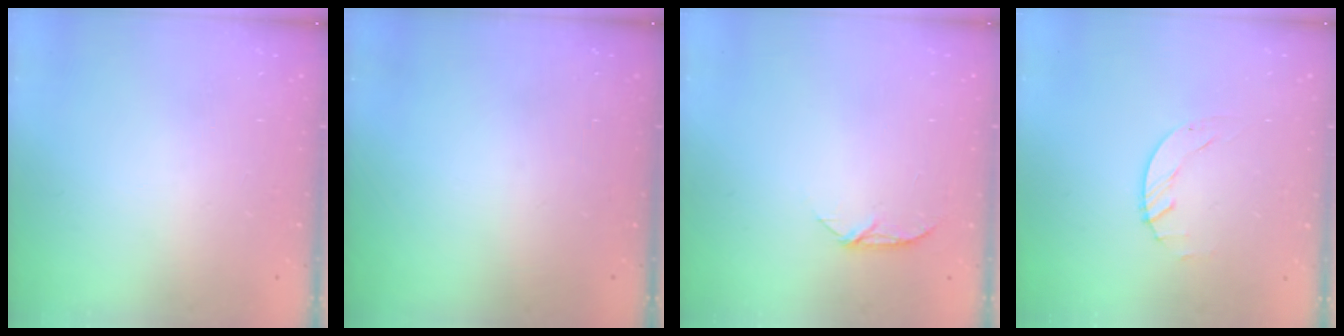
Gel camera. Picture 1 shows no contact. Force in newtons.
{"total": 0.0}
{"total": 5.8, "press": 5.7, "slide": 0.6}
{"total": 0.8, "press": 0.8, "slide": 0.2}